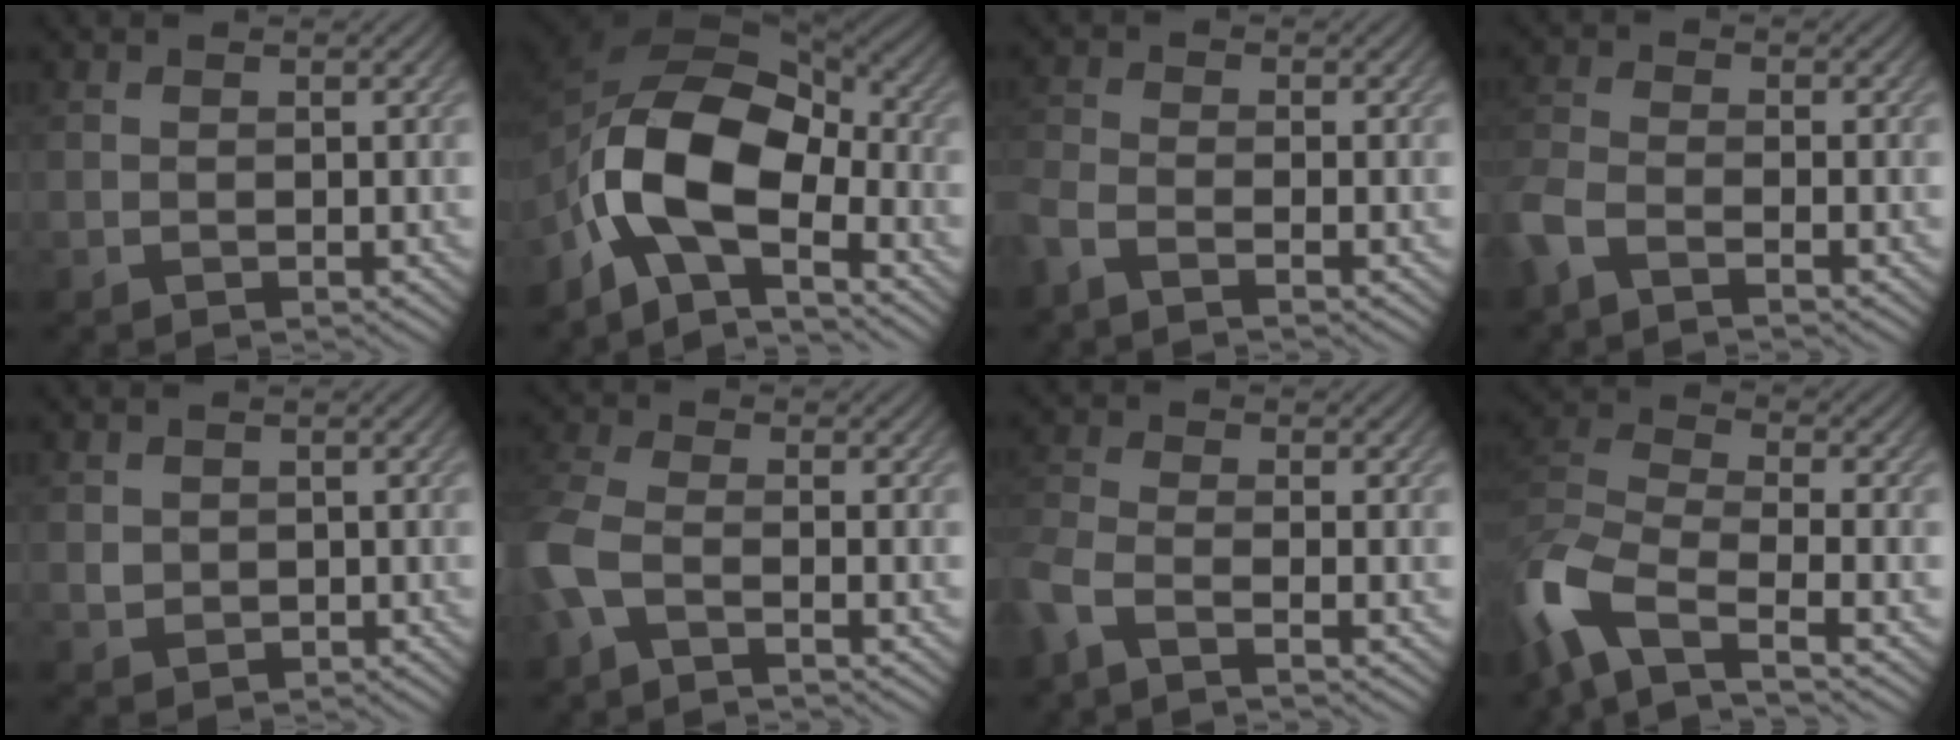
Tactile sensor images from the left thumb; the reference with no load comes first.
{"total": 13.4, "force": [-5.4, 7.0, 10.1], "torque": [-0.192, -0.006, -0.119]}
{"total": 3.4, "force": [-2.6, 0.7, 2.1], "torque": [-0.049, -0.012, -0.064]}
{"total": 4.0, "force": [-2.9, 1.1, 2.6], "torque": [-0.063, -0.010, -0.074]}
{"total": 1.3, "force": [0.3, 1.2, 0.3], "torque": [-0.011, -0.004, 0.006]}
{"total": 5.4, "force": [-2.6, 2.2, 4.2], "torque": [-0.113, -0.008, -0.071]}
{"total": 4.0, "force": [-2.7, 0.9, 2.8], "torque": [-0.067, -0.013, -0.068]}
{"total": 11.0, "force": [-6.7, 4.4, 7.5], "torque": [-0.180, -0.015, -0.143]}